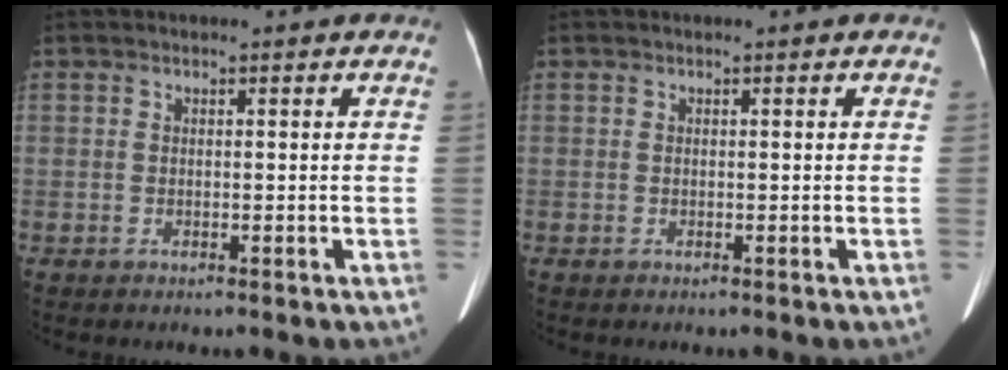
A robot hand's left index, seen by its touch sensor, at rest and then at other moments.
{"total": 0.0}